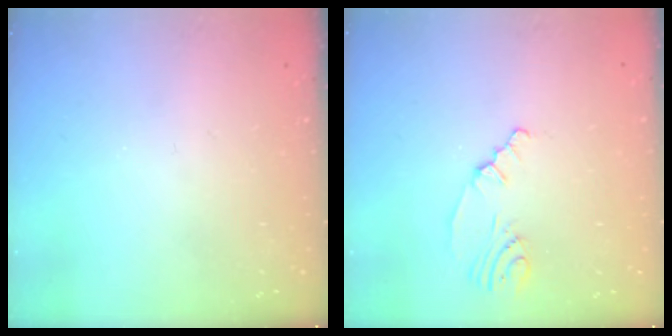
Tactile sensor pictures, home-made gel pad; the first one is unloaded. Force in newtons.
{"total": 2.2, "press": 1.9, "slide": 1.0}